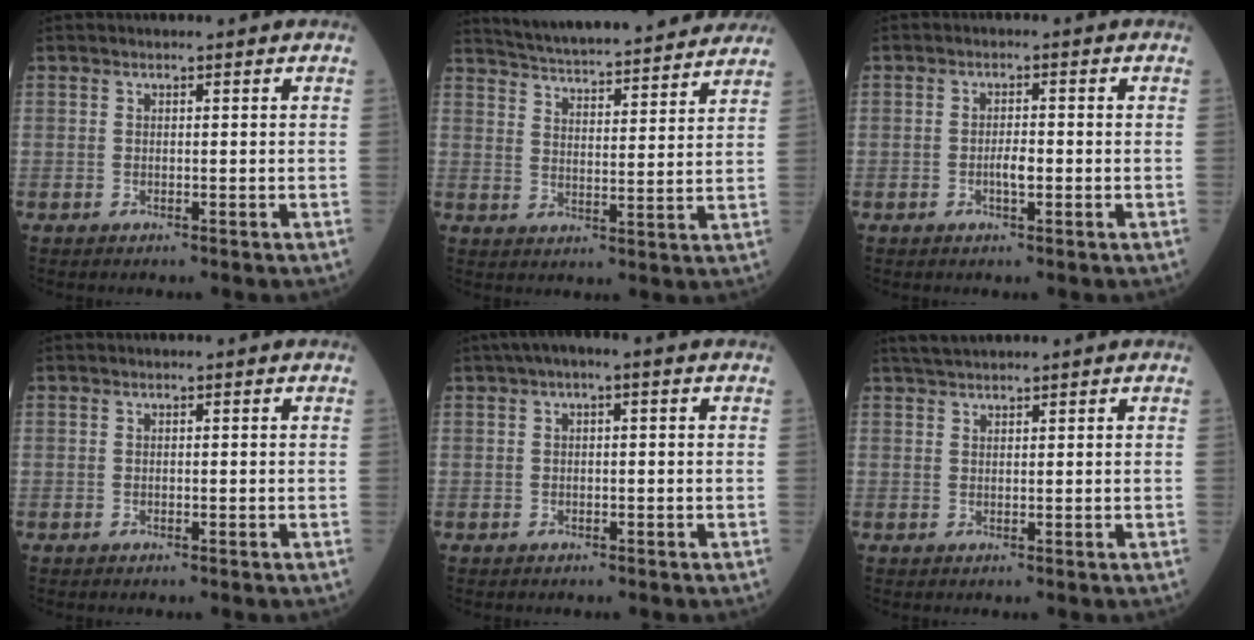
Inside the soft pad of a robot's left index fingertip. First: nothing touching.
{"total": 21.7, "force": [20.0, 2.1, 8.0], "torque": [-0.126, 0.001, 0.272]}
{"total": 2.2, "force": [-0.8, 0.5, 1.9], "torque": [-0.034, -0.001, -0.016]}
{"total": 0.0}
{"total": 2.8, "force": [0.8, 0.6, 2.6], "torque": [-0.038, 0.015, 0.009]}
{"total": 2.8, "force": [2.6, 0.0, 1.2], "torque": [-0.021, 0.020, 0.048]}